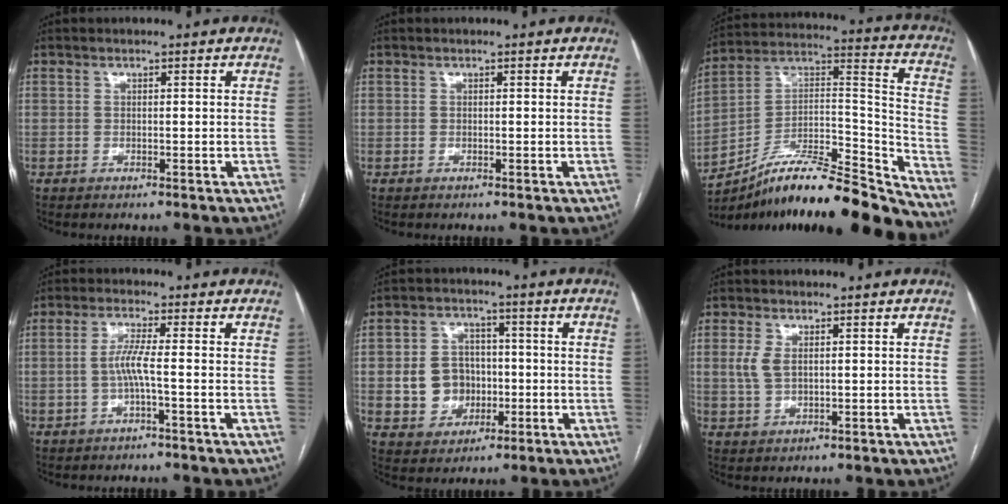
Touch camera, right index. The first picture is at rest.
{"total": 0.0}
{"total": 23.0, "force": [-20.0, 1.6, 11.2], "torque": [-0.150, 0.035, -0.329]}
{"total": 3.6, "force": [-0.8, -0.3, 3.5], "torque": [-0.071, 0.006, -0.015]}
{"total": 7.8, "force": [-0.9, 6.9, 3.4], "torque": [-0.071, 0.020, -0.007]}
{"total": 3.3, "force": [0.7, 1.8, 2.7], "torque": [-0.063, 0.005, 0.020]}